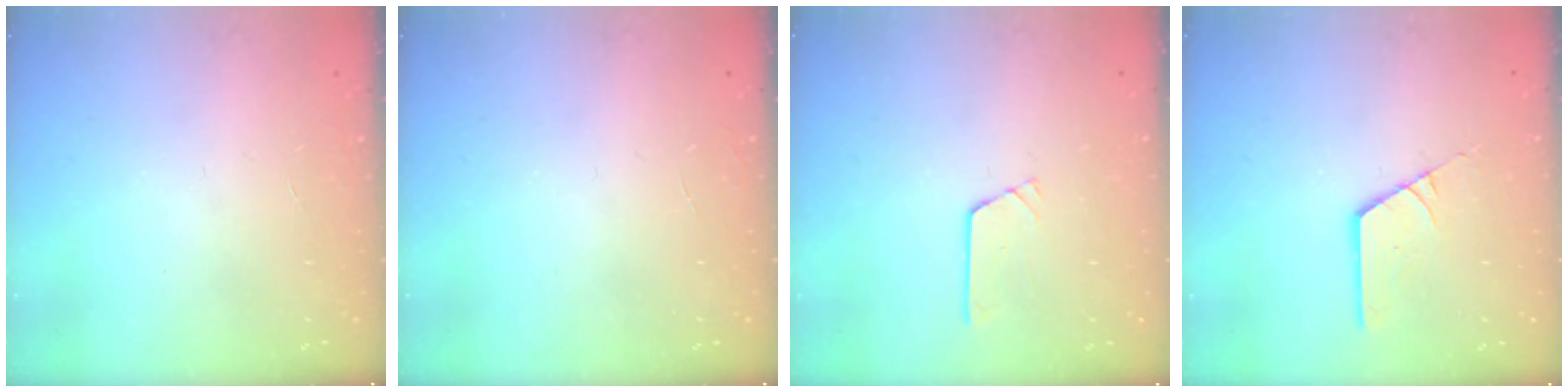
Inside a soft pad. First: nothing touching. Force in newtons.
{"total": 0.0}
{"total": 2.6, "press": 2.6, "slide": 0.2}
{"total": 2.5, "press": 2.5, "slide": 0.2}